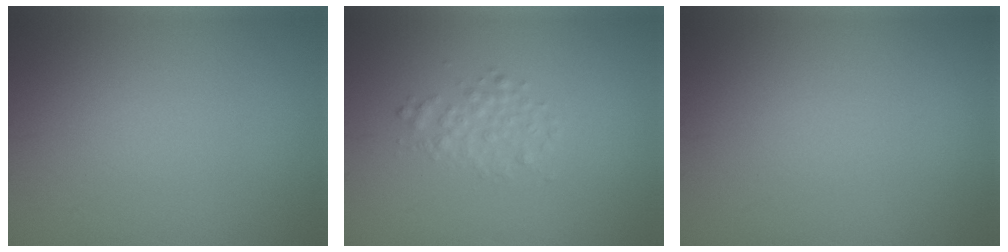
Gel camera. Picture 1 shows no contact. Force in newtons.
{"total": 1.7, "press": 1.7, "slide": 0.0}
{"total": 0.0}